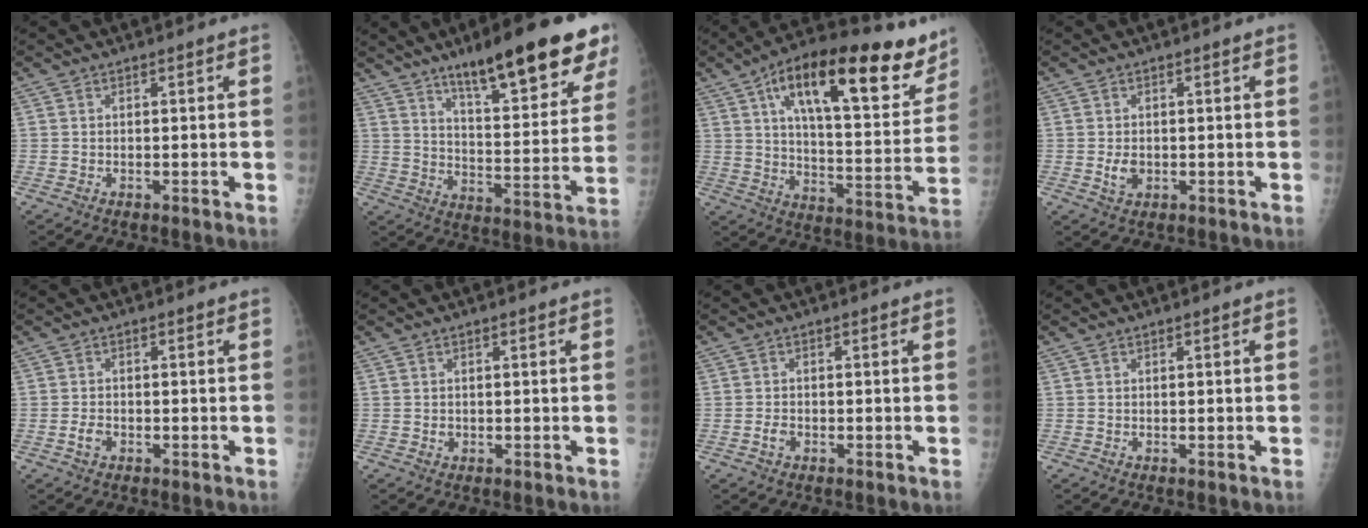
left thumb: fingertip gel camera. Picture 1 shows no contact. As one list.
[{"total": 22.2, "force": [14.4, 4.8, 16.2], "torque": [-0.204, -0.058, 0.219]}, {"total": 27.4, "force": [15.4, 10.2, 20.2], "torque": [-0.261, -0.023, 0.231]}, {"total": 2.7, "force": [-0.3, 2.0, 1.9], "torque": [-0.029, -0.002, -0.001]}, {"total": 2.0, "force": [-0.9, 1.3, 1.2], "torque": [-0.021, 0.003, -0.017]}, {"total": 0.8, "force": [0.0, 0.7, 0.3], "torque": [-0.001, 0.001, 0.001]}, {"total": 1.6, "force": [-0.7, 1.1, 0.9], "torque": [-0.017, 0.002, -0.015]}, {"total": 0.0}]